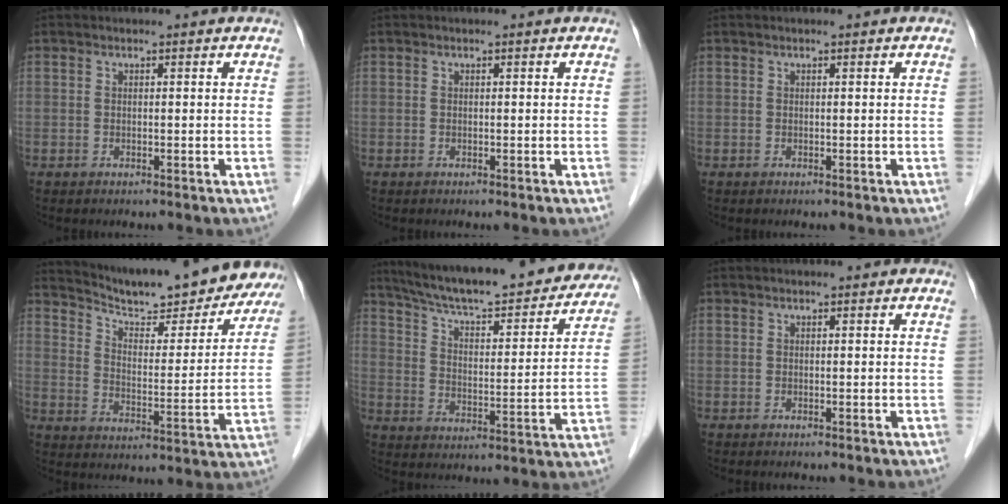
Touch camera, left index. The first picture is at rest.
{"total": 0.0}
{"total": 0.0}
{"total": 20.9, "force": [19.0, 3.6, 7.7], "torque": [-0.111, -0.022, 0.257]}
{"total": 26.3, "force": [23.1, 5.1, 11.4], "torque": [-0.179, -0.010, 0.313]}
{"total": 0.5, "force": [0.1, 0.2, 0.4], "torque": [-0.006, 0.005, 0.001]}